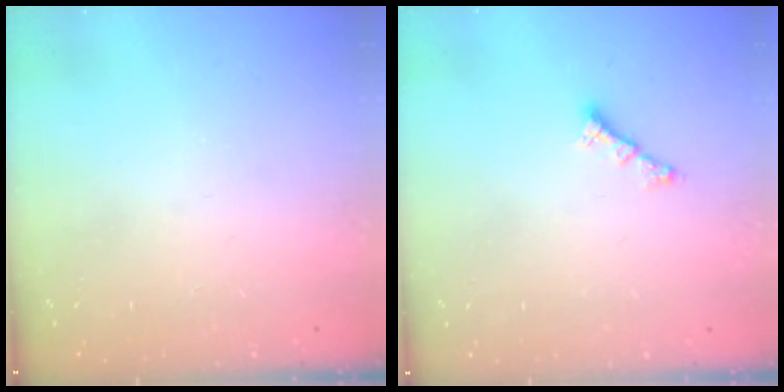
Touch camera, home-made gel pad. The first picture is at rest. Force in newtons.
{"total": 0.8, "press": 0.7, "slide": 0.4}